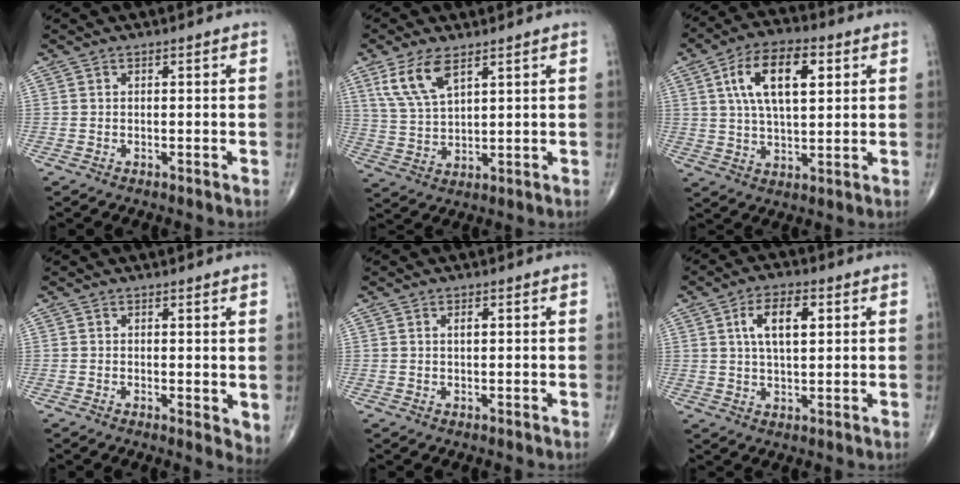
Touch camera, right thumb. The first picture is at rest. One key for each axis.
{"total": 8.7, "fx": 4.8, "fy": 3.5, "fz": 6.3, "tx": -0.125, "ty": -0.014, "tz": 0.105}
{"total": 13.9, "fx": 4.4, "fy": 6.6, "fz": 11.5, "tx": -0.194, "ty": 0.001, "tz": 0.076}
{"total": 3.4, "fx": 0.3, "fy": 1.4, "fz": 3.1, "tx": -0.039, "ty": -0.012, "tz": 0.003}
{"total": 1.4, "fx": 0.5, "fy": 0.6, "fz": 1.1, "tx": -0.019, "ty": 0.000, "tz": 0.008}
{"total": 8.3, "fx": 2.5, "fy": 3.9, "fz": 6.9, "tx": -0.114, "ty": 0.000, "tz": 0.045}